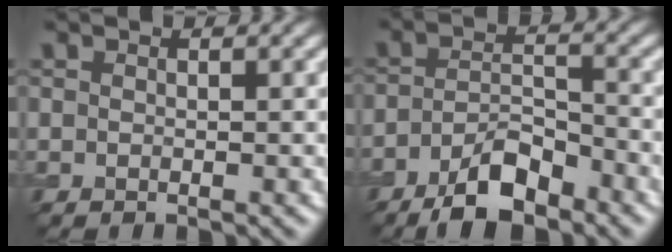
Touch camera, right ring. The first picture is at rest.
{"total": 6.0, "force": [-4.1, 2.1, 3.8], "torque": [-0.068, 0.002, -0.075]}